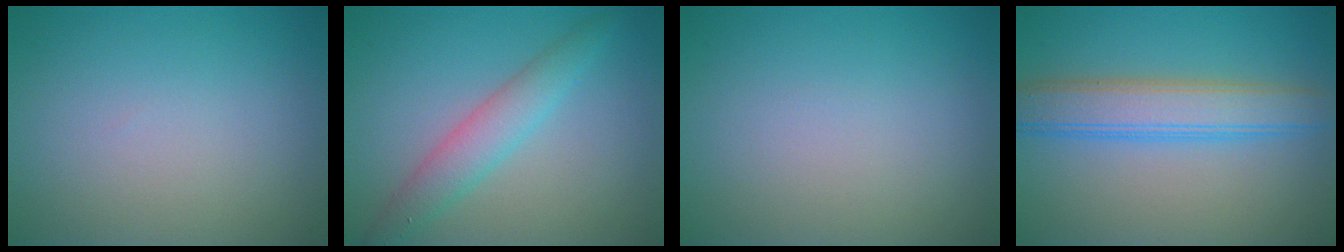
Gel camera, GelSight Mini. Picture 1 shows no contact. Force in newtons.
{"total": 3.3, "press": 3.3, "slide": 0.0}
{"total": 0.0}
{"total": 5.3, "press": 5.2, "slide": 0.2}